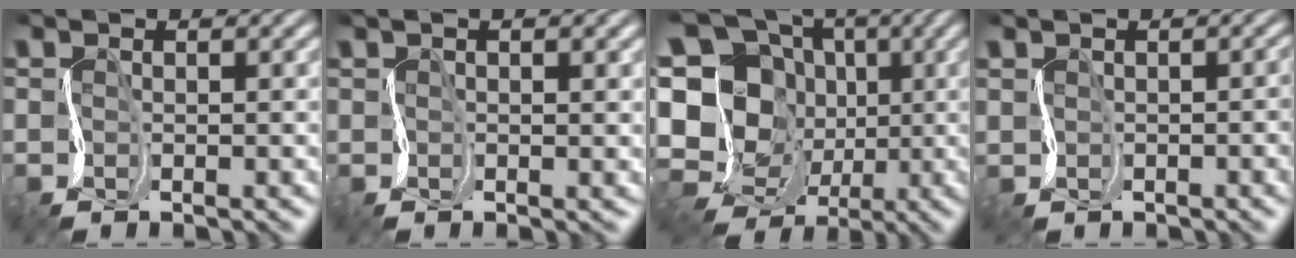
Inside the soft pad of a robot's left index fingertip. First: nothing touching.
{"total": 0.9, "force": [0.8, -0.3, 0.3], "torque": [-0.015, -0.005, 0.017]}
{"total": 17.5, "force": [0.2, 16.6, 5.8], "torque": [-0.178, 0.023, -0.030]}
{"total": 0.7, "force": [-0.1, 0.4, 0.5], "torque": [0.000, 0.006, 0.004]}